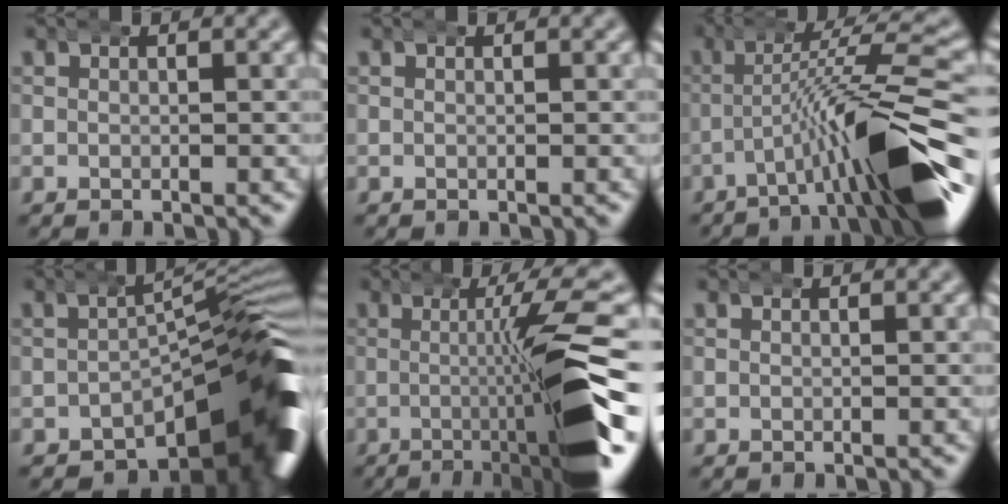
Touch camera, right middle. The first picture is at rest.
{"total": 0.0}
{"total": 11.0, "force": [-3.8, 1.8, 10.2], "torque": [-0.148, 0.001, -0.060]}
{"total": 18.4, "force": [-7.0, 8.1, 15.0], "torque": [-0.148, -0.010, -0.092]}
{"total": 16.1, "force": [-1.8, 3.0, 15.7], "torque": [-0.210, 0.015, -0.025]}
{"total": 0.0}